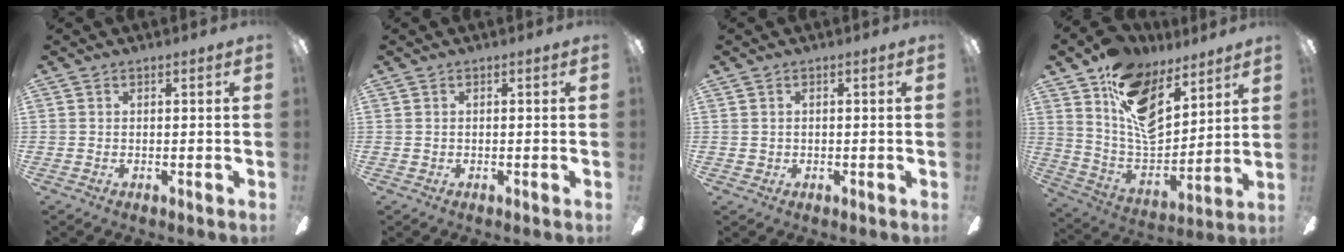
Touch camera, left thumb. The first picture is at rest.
{"total": 0.0}
{"total": 1.0, "force": [0.2, 0.9, 0.0], "torque": [-0.001, 0.006, 0.001]}
{"total": 17.1, "force": [10.3, 9.6, 9.7], "torque": [-0.171, -0.060, 0.192]}